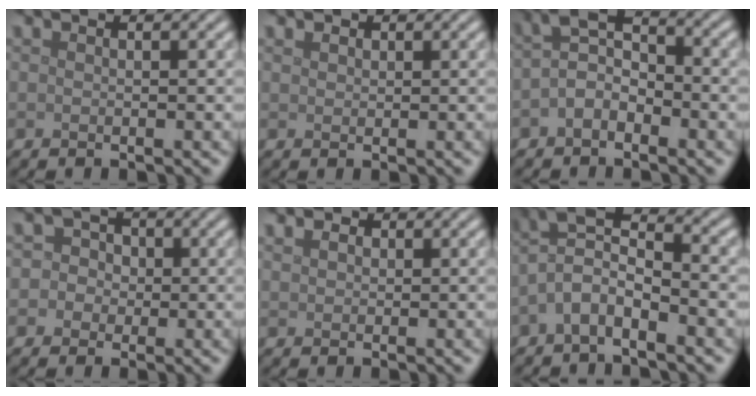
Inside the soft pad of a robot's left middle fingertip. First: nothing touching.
{"total": 0.8, "force": [0.5, 0.6, 0.1], "torque": [-0.003, 0.000, 0.010]}
{"total": 3.5, "force": [-1.2, 2.0, 2.6], "torque": [-0.054, 0.013, -0.030]}
{"total": 3.9, "force": [0.3, 3.7, 1.2], "torque": [0.015, 0.031, -0.022]}
{"total": 1.3, "force": [0.8, 0.9, 0.4], "torque": [-0.009, 0.006, 0.006]}
{"total": 4.5, "force": [-1.6, 1.9, 3.8], "torque": [-0.075, 0.010, -0.041]}